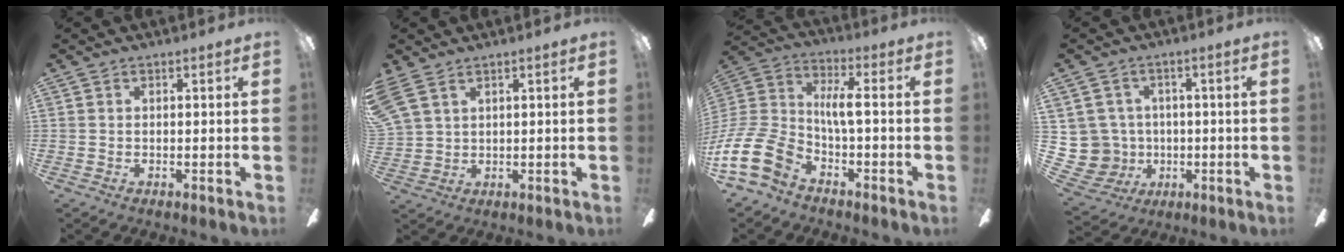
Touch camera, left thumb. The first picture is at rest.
{"total": 4.6, "force": [3.2, 2.4, 2.3], "torque": [-0.052, -0.002, 0.065]}
{"total": 14.6, "force": [-5.1, 8.4, 10.8], "torque": [-0.246, 0.009, -0.093]}
{"total": 7.9, "force": [0.9, 7.8, 0.9], "torque": [-0.060, -0.006, 0.028]}